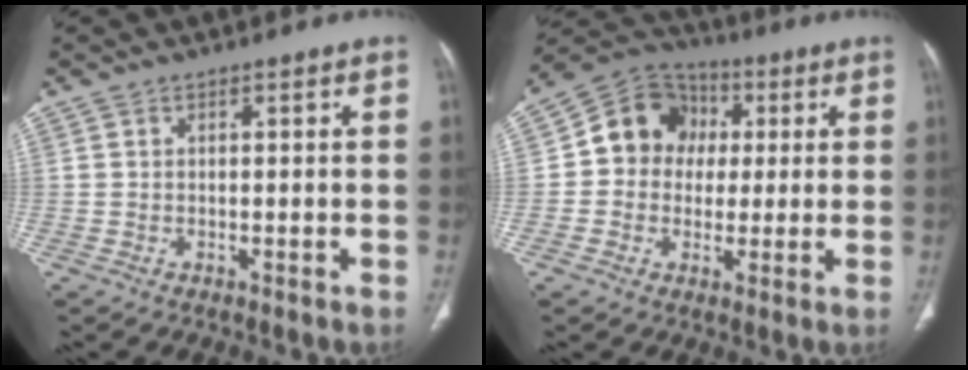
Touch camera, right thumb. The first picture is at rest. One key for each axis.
{"total": 11.7, "fx": 1.2, "fy": 10.5, "fz": 5.1, "tx": -0.050, "ty": 0.021, "tz": 0.009}